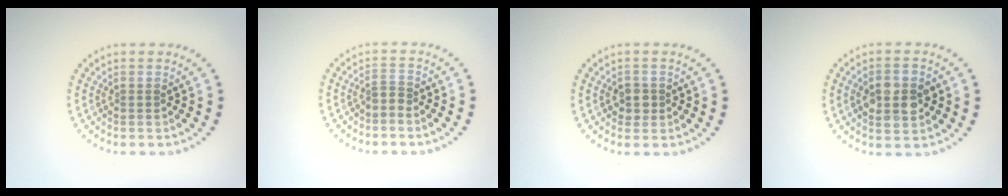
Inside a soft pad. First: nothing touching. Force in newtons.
{"total": 1.3, "press": 0.9, "slide": 1.0}
{"total": 1.6, "press": 1.6, "slide": 0.5}
{"total": 4.3, "press": 4.3, "slide": 0.1}